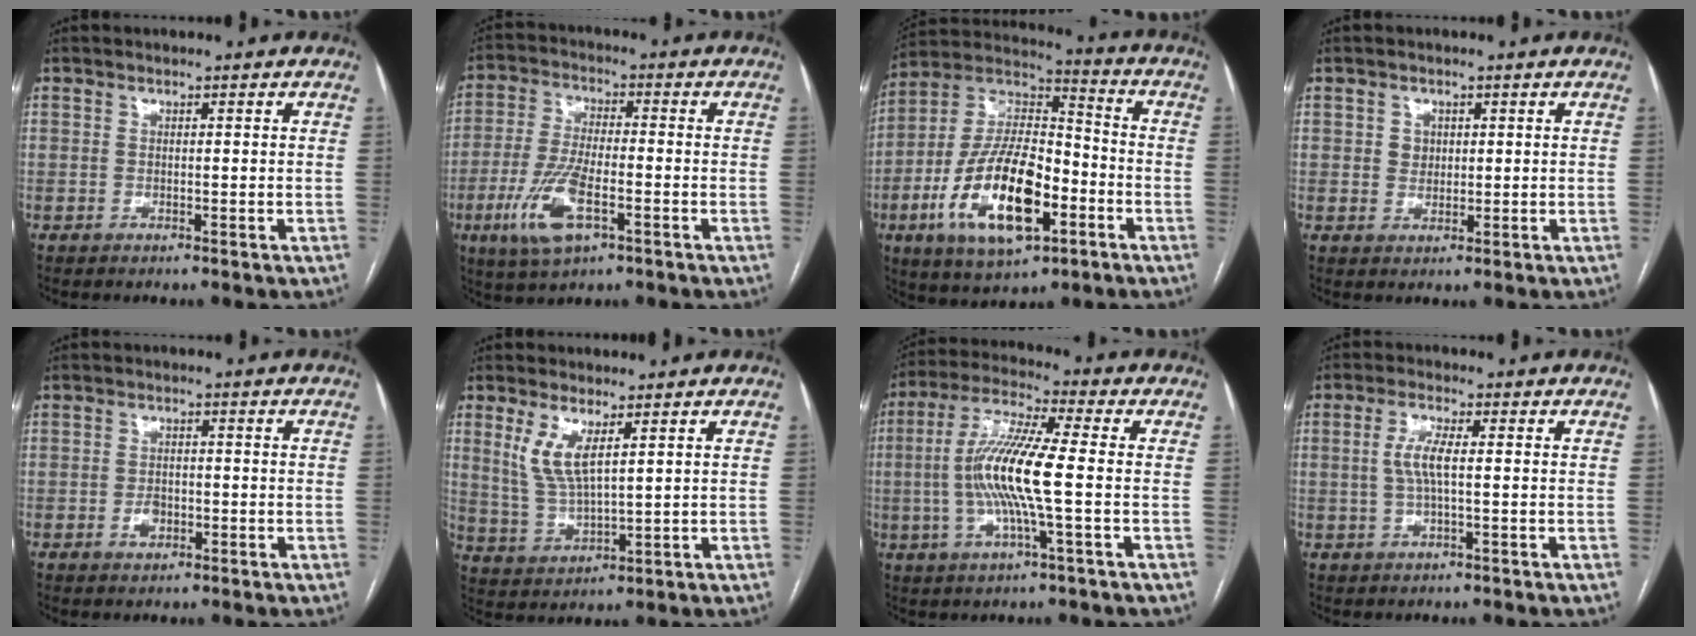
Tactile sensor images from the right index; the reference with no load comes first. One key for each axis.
{"total": 10.4, "fx": -4.2, "fy": 3.0, "fz": 9.0, "tx": -0.198, "ty": -0.011, "tz": -0.075}
{"total": 19.3, "fx": -7.0, "fy": 7.5, "fz": 16.4, "tx": -0.328, "ty": 0.005, "tz": -0.116}
{"total": 2.2, "fx": 0.6, "fy": 2.0, "fz": 0.9, "tx": -0.013, "ty": 0.001, "tz": 0.011}
{"total": 2.5, "fx": -1.0, "fy": 1.6, "fz": 1.6, "tx": -0.028, "ty": 0.004, "tz": -0.013}
{"total": 6.3, "fx": 2.9, "fy": 1.4, "fz": 5.4, "tx": -0.118, "ty": -0.007, "tz": 0.068}
{"total": 12.2, "fx": -1.2, "fy": 0.5, "fz": 12.1, "tx": -0.246, "ty": 0.003, "tz": -0.030}
{"total": 4.0, "fx": 0.2, "fy": 0.6, "fz": 3.9, "tx": -0.084, "ty": 0.004, "tz": 0.003}